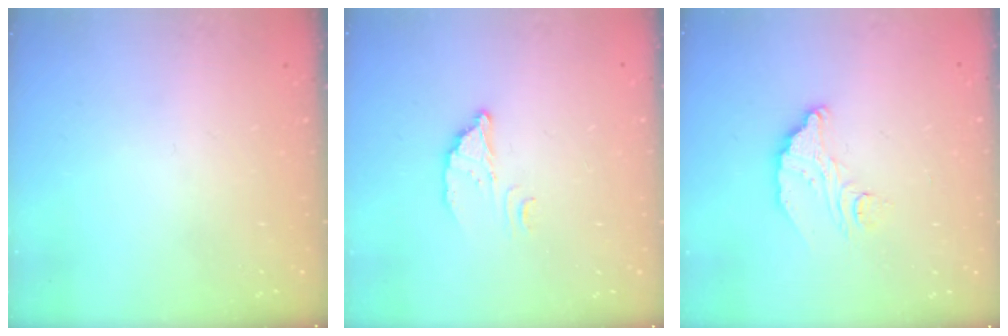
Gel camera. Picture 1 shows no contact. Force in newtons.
{"total": 3.2, "press": 3.2, "slide": 0.2}
{"total": 9.0, "press": 9.0, "slide": 0.7}